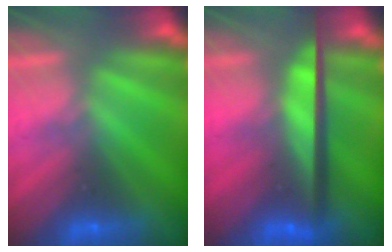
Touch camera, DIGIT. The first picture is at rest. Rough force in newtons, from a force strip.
{"total": 11.6}